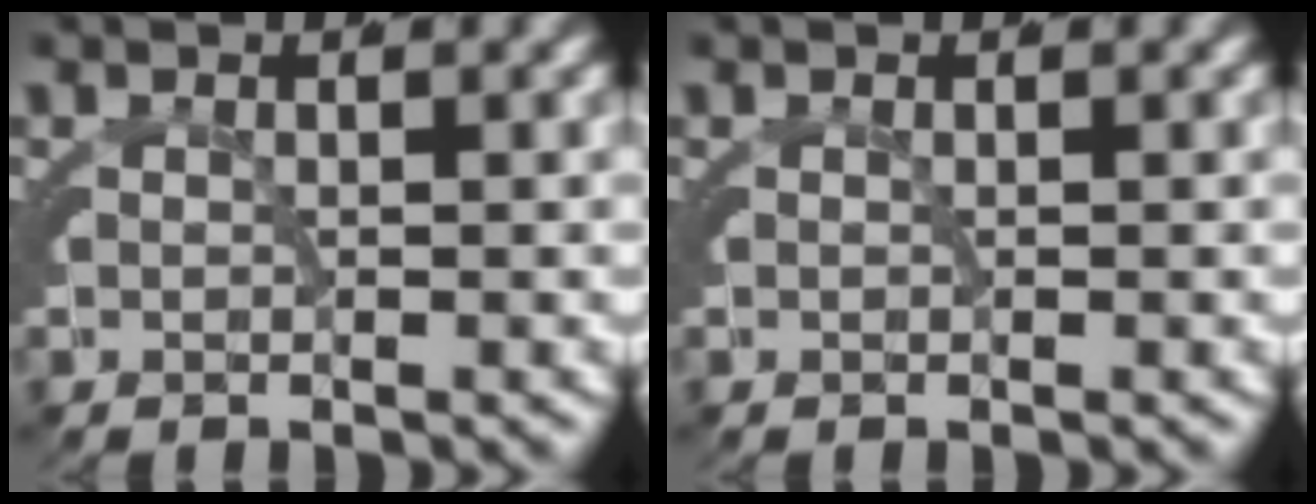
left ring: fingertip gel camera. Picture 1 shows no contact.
{"total": 0.0}